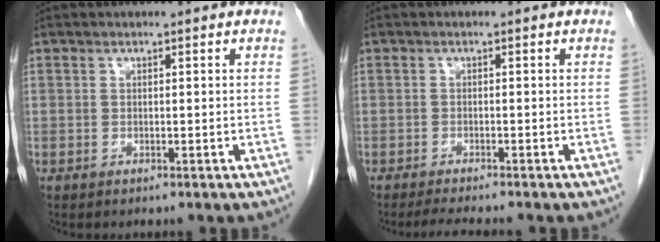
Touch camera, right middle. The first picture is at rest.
{"total": 3.6, "force": [-3.2, -0.1, 1.7], "torque": [-0.028, -0.012, -0.051]}